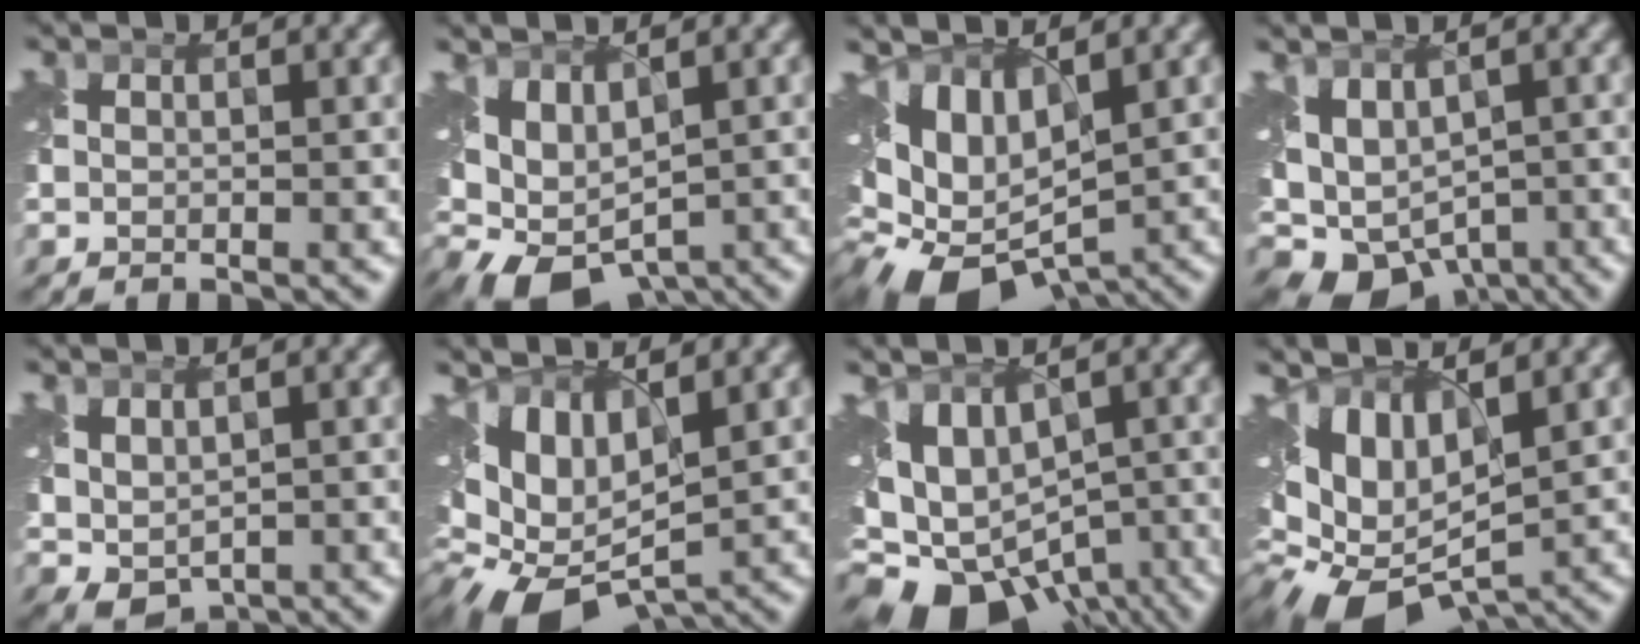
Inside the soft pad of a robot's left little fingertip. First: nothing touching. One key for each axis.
{"total": 7.6, "fx": -0.9, "fy": 4.8, "fz": 5.8, "tx": -0.114, "ty": -0.025, "tz": 0.003}
{"total": 10.3, "fx": -0.9, "fy": 6.6, "fz": 7.9, "tx": -0.147, "ty": -0.023, "tz": -0.005}
{"total": 7.7, "fx": -3.4, "fy": 4.7, "fz": 5.1, "tx": -0.090, "ty": -0.024, "tz": -0.041}
{"total": 3.5, "fx": 0.8, "fy": 2.3, "fz": 2.4, "tx": -0.052, "ty": -0.009, "tz": 0.024}
{"total": 10.2, "fx": -0.1, "fy": 6.4, "fz": 7.9, "tx": -0.154, "ty": -0.025, "tz": 0.009}
{"total": 12.3, "fx": -6.9, "fy": 7.3, "fz": 7.2, "tx": -0.121, "ty": -0.024, "tz": -0.075}
{"total": 11.3, "fx": -0.3, "fy": 7.1, "fz": 8.8, "tx": -0.165, "ty": -0.022, "tz": 0.009}